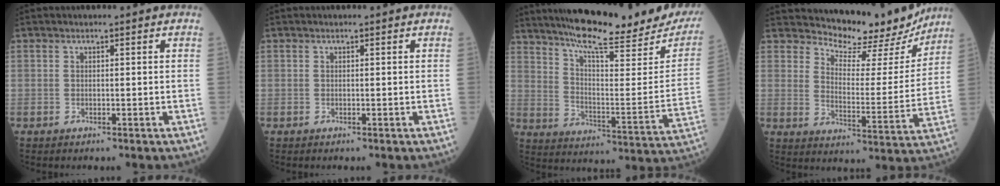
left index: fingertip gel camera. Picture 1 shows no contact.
{"total": 0.0}
{"total": 25.9, "force": [22.3, 3.1, 12.8], "torque": [-0.213, -0.057, 0.299]}
{"total": 13.6, "force": [13.0, 3.2, 2.6], "torque": [-0.041, -0.030, 0.170]}